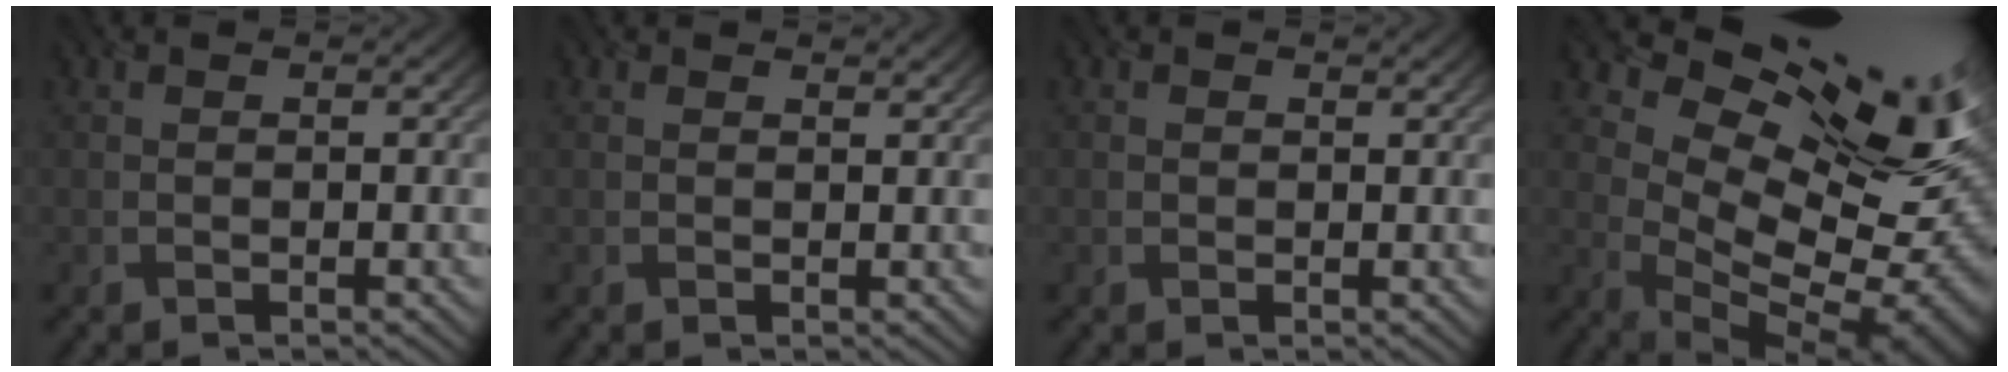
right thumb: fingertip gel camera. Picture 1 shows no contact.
{"total": 1.2, "force": [1.0, 0.4, 0.5], "torque": [-0.016, -0.004, 0.015]}
{"total": 0.6, "force": [0.3, 0.5, 0.2], "torque": [-0.005, -0.003, 0.005]}
{"total": 17.3, "force": [6.4, 9.2, 13.3], "torque": [-0.187, 0.014, 0.118]}